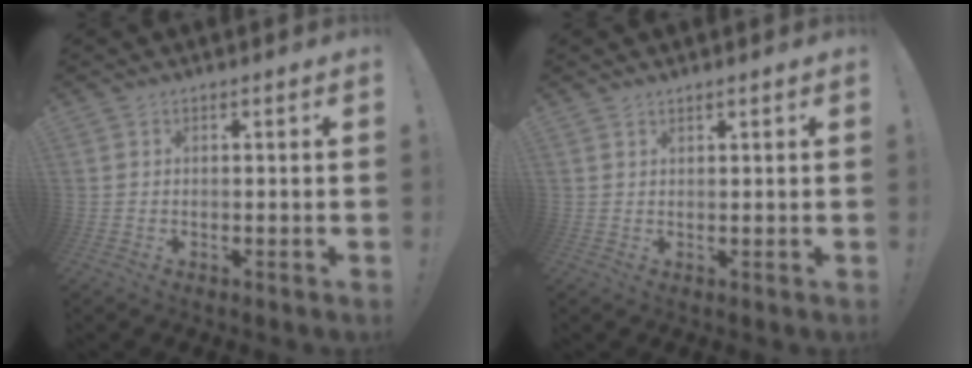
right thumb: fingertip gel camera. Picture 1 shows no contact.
{"total": 1.1, "force": [1.1, 0.1, 0.4], "torque": [-0.002, -0.006, 0.019]}